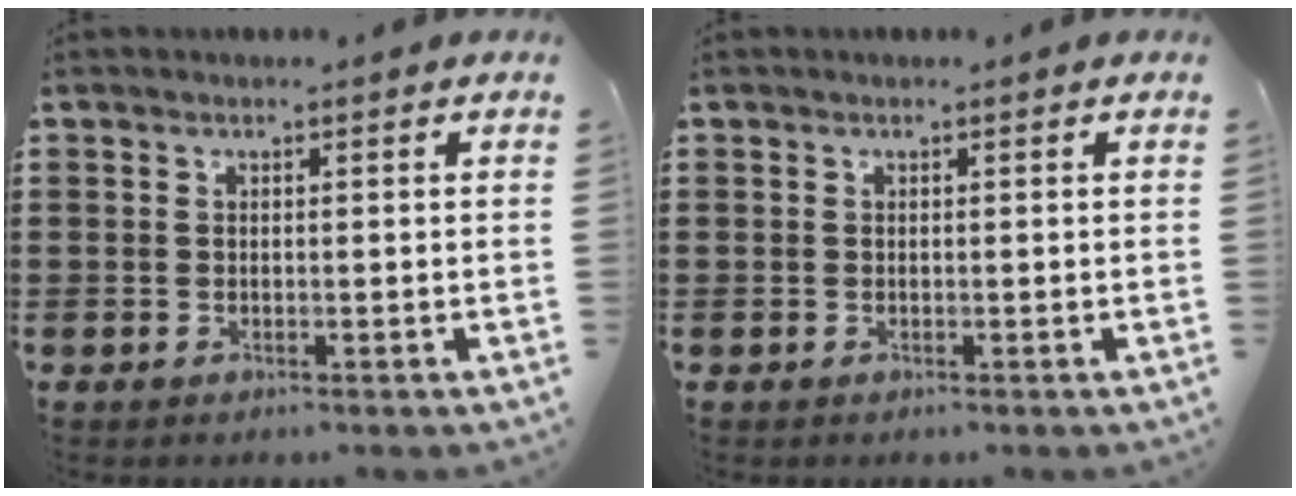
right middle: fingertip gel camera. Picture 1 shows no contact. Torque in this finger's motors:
{"motor_torque": [0.00, 0.00, 0.00, 0.00]}